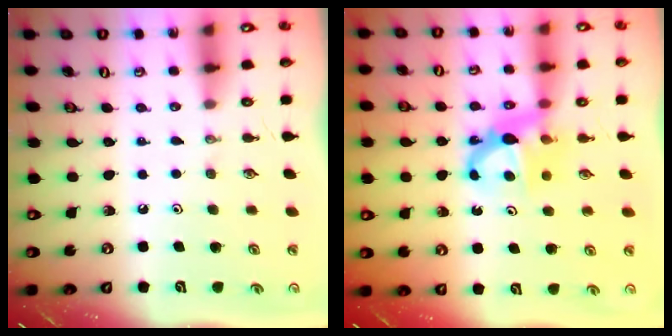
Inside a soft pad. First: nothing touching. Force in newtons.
{"total": 7.2, "press": 7.2, "slide": 0.1}